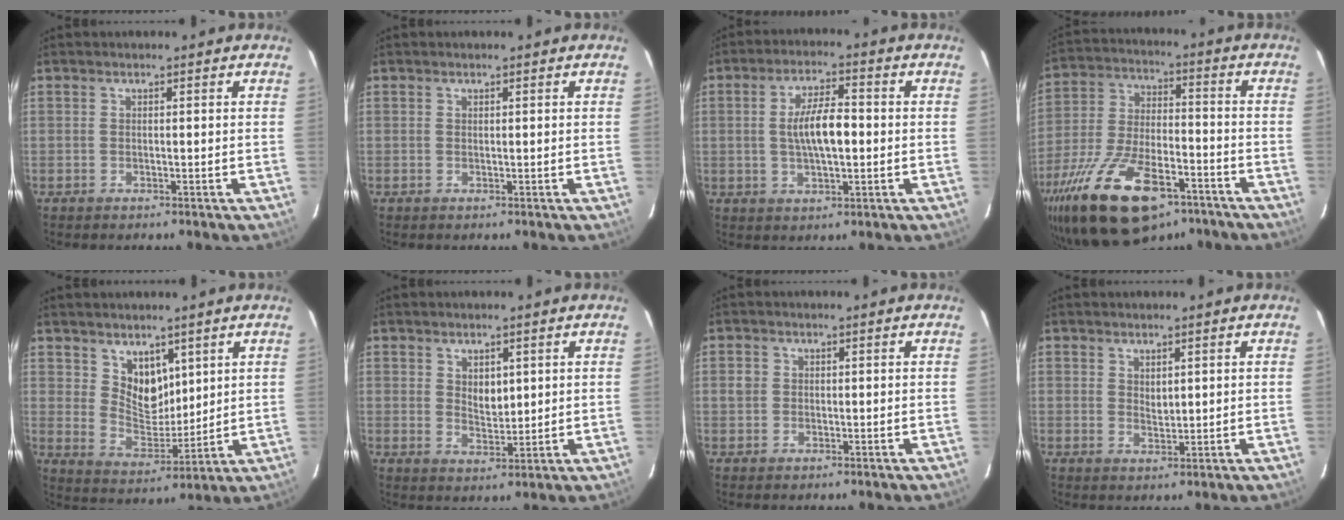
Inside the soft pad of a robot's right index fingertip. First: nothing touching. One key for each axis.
{"total": 0.0}
{"total": 8.0, "fx": -0.1, "fy": 2.8, "fz": 7.5, "tx": -0.139, "ty": 0.007, "tz": 0.001}
{"total": 23.7, "fx": -14.6, "fy": 10.5, "fz": 15.4, "tx": -0.316, "ty": -0.031, "tz": -0.240}
{"total": 7.5, "fx": 4.5, "fy": 5.0, "fz": 3.3, "tx": -0.048, "ty": -0.001, "tz": 0.093}
{"total": 4.0, "fx": 1.5, "fy": 2.5, "fz": 2.6, "tx": -0.038, "ty": -0.001, "tz": 0.030}
{"total": 1.6, "fx": -0.1, "fy": 1.6, "fz": 0.4, "tx": -0.007, "ty": 0.003, "tz": -0.004}
{"total": 1.9, "fx": 1.1, "fy": 1.1, "fz": 1.2, "tx": -0.017, "ty": -0.001, "tz": 0.020}